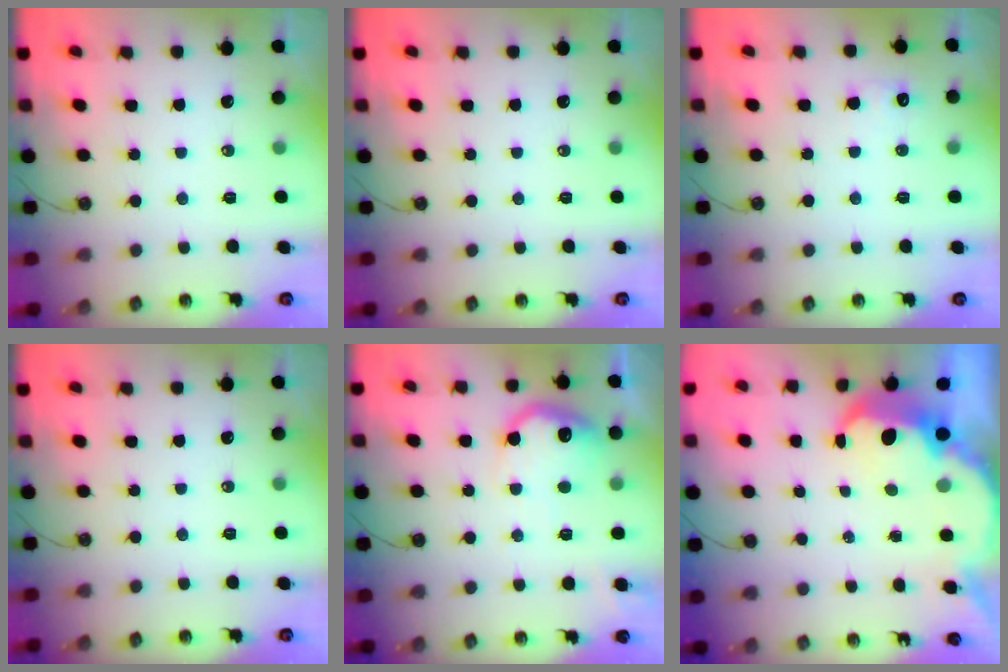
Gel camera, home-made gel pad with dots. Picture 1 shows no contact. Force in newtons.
{"total": 0.0}
{"total": 5.7, "press": 5.5, "slide": 1.3}
{"total": 0.0}
{"total": 14.9, "press": 14.9, "slide": 0.8}
{"total": 7.9, "press": 7.9, "slide": 0.4}